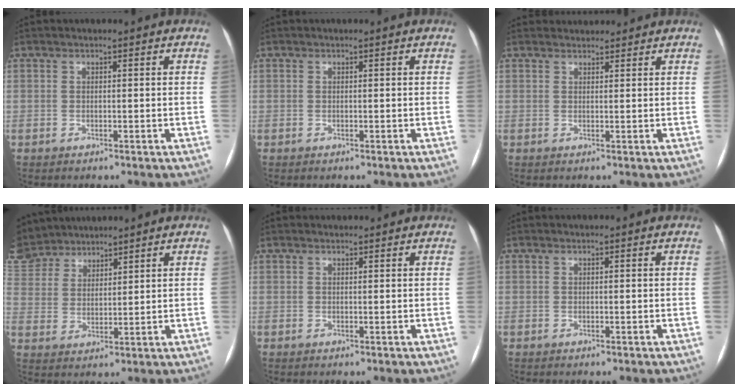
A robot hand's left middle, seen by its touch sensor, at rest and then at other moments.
{"total": 0.0}
{"total": 2.9, "force": [2.8, 0.7, 0.0], "torque": [0.000, 0.026, 0.042]}
{"total": 12.6, "force": [11.2, 5.0, 3.0], "torque": [-0.087, 0.031, 0.228]}
{"total": 1.4, "force": [1.3, 0.3, 0.2], "torque": [-0.007, 0.021, 0.021]}
{"total": 0.0}